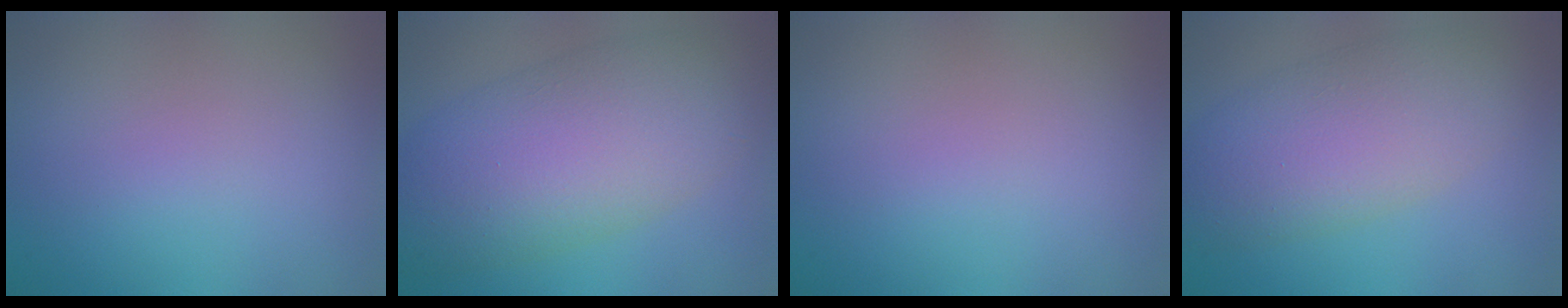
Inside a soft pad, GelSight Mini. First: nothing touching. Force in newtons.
{"total": 10.0, "press": 10.0, "slide": 0.1}
{"total": 0.0}
{"total": 7.0, "press": 7.0, "slide": 0.3}